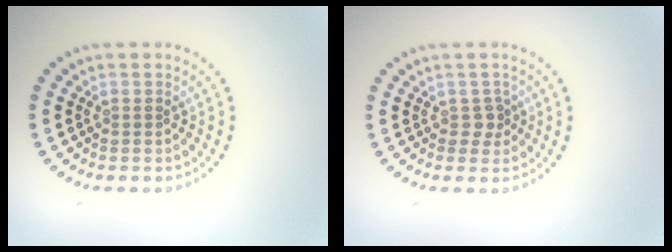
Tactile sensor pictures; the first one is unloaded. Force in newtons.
{"total": 1.3, "press": 1.0, "slide": 0.8}